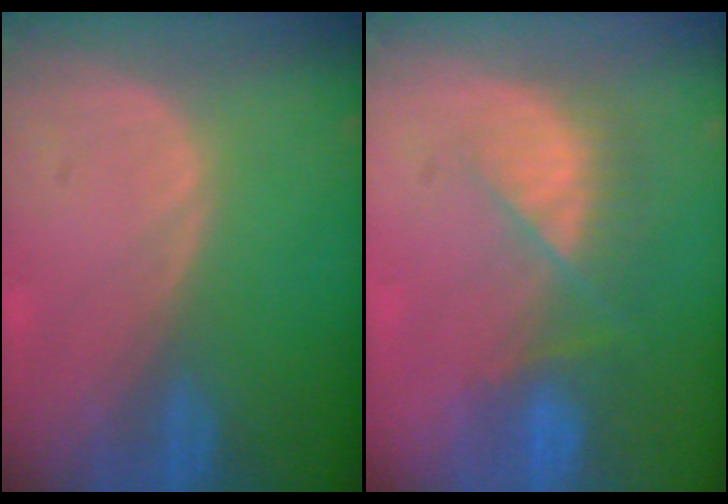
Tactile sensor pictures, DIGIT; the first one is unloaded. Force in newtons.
{"total": 7.6, "press": 6.7, "slide": 3.6}